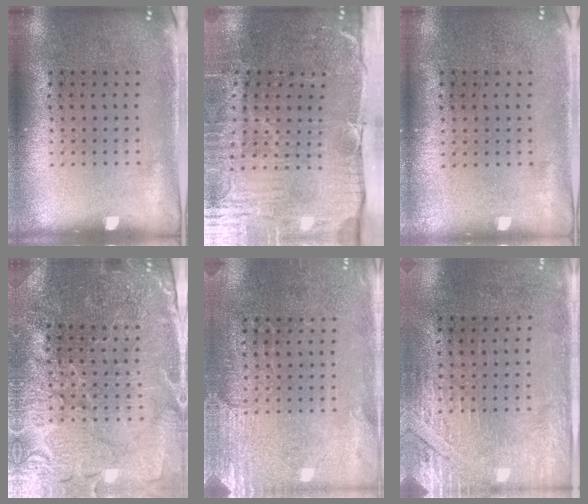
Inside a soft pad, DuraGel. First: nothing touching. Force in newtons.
{"total": 5.2, "press": 4.4, "slide": 2.8}
{"total": 0.0}
{"total": 4.1, "press": 3.9, "slide": 1.3}
{"total": 2.8, "press": 2.6, "slide": 1.0}
{"total": 2.8, "press": 2.4, "slide": 1.4}